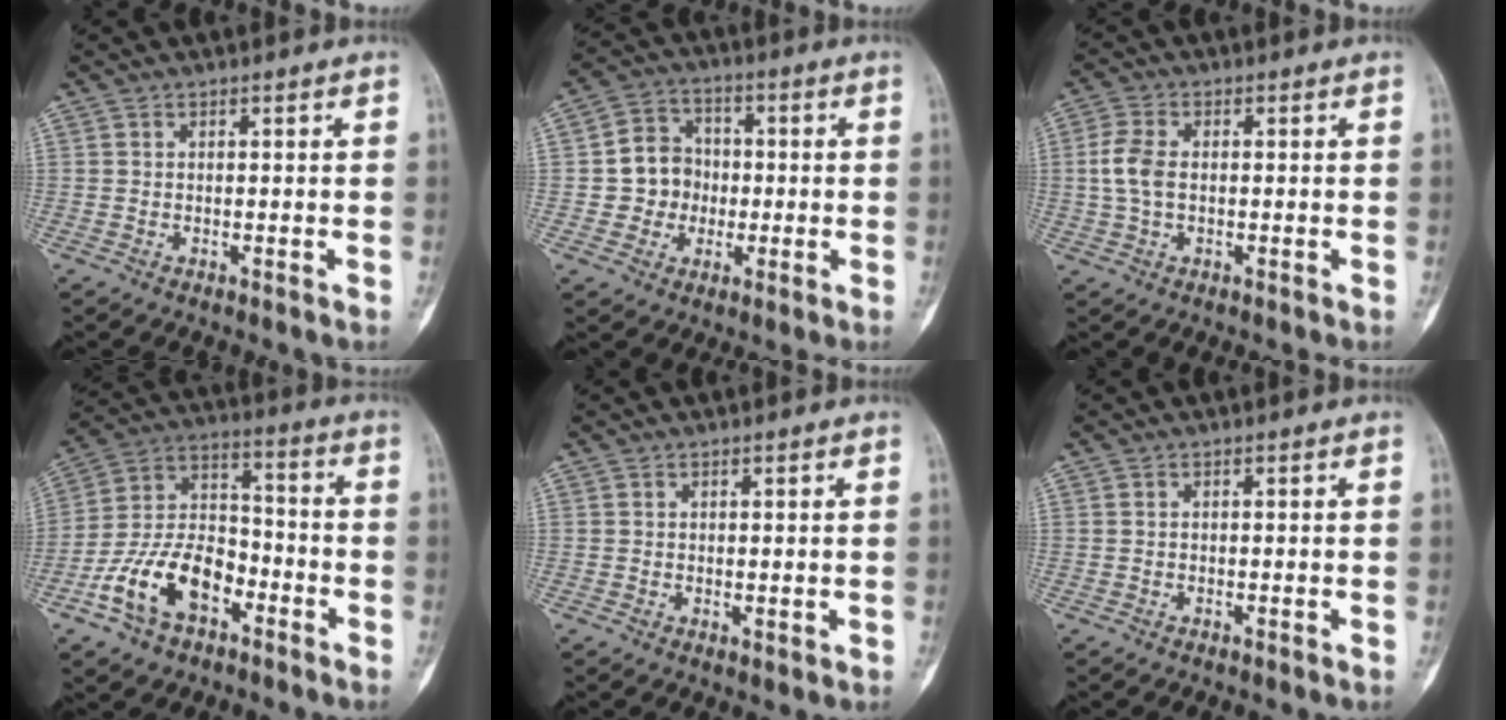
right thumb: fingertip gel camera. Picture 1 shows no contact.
{"total": 8.5, "force": [-0.9, 8.0, 2.8], "torque": [0.000, 0.021, -0.022]}
{"total": 5.4, "force": [-0.2, 3.2, 4.3], "torque": [-0.102, 0.011, -0.009]}
{"total": 15.4, "force": [-7.1, 9.4, 9.9], "torque": [-0.169, 0.061, -0.132]}
{"total": 1.2, "force": [0.1, 0.7, 1.0], "torque": [-0.005, -0.002, 0.004]}
{"total": 0.0}